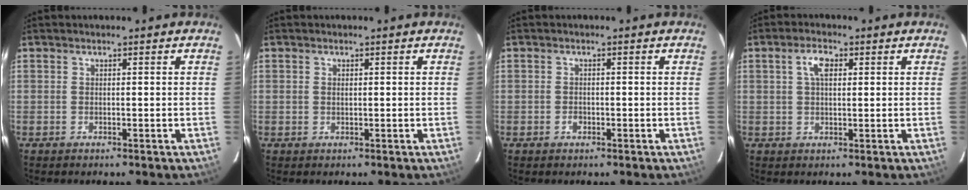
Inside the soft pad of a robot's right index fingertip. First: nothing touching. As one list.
[{"total": 0.7, "force": [0.1, 0.6, 0.4], "torque": [-0.007, 0.002, 0.002]}, {"total": 1.4, "force": [-0.7, 1.1, 0.5], "torque": [-0.009, 0.002, -0.009]}, {"total": 3.7, "force": [1.2, 1.8, 3.0], "torque": [-0.058, 0.011, 0.023]}]